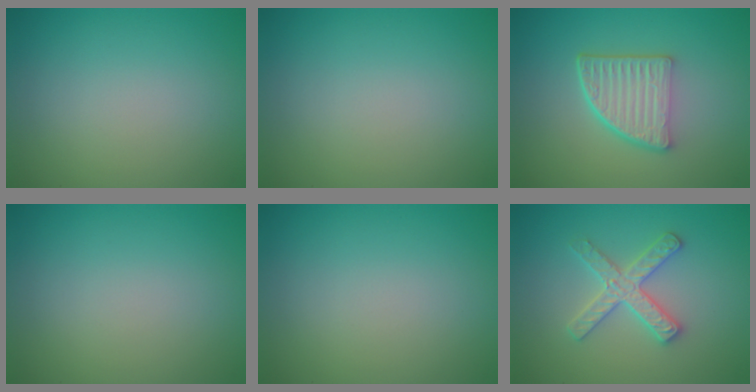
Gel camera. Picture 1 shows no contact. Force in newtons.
{"total": 0.0}
{"total": 5.3, "press": 3.7, "slide": 3.7}
{"total": 0.0}
{"total": 0.0}
{"total": 2.9, "press": 2.9, "slide": 0.5}